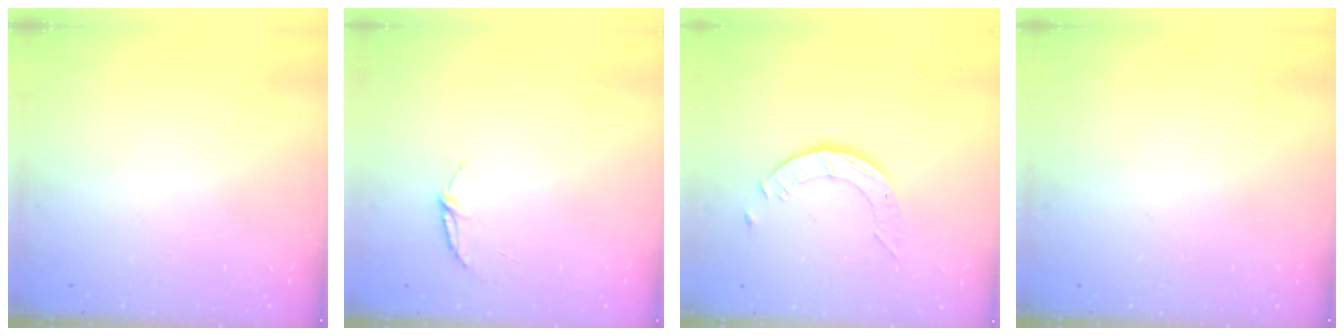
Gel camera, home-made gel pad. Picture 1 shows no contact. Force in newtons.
{"total": 5.1, "press": 5.1, "slide": 0.5}
{"total": 3.7, "press": 3.6, "slide": 0.4}
{"total": 0.0}